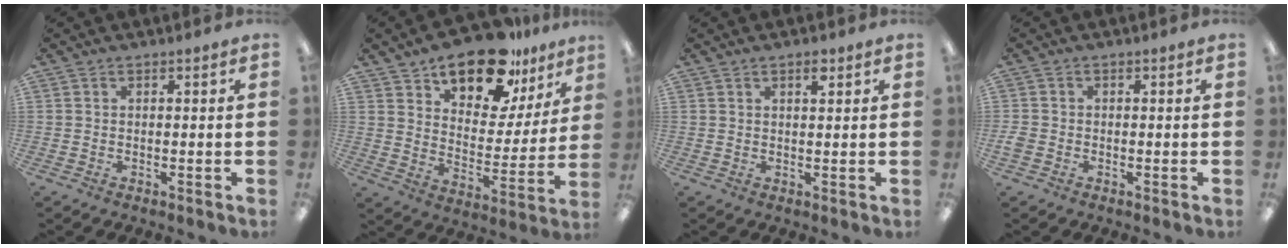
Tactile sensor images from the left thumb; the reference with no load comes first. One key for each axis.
{"total": 17.9, "fx": 13.8, "fy": 8.1, "fz": 8.1, "tx": -0.121, "ty": -0.096, "tz": 0.240}
{"total": 2.4, "fx": 1.6, "fy": 0.8, "fz": 1.6, "tx": -0.019, "ty": -0.004, "tz": 0.025}
{"total": 1.7, "fx": -0.7, "fy": 1.4, "fz": 0.8, "tx": -0.012, "ty": 0.002, "tz": -0.011}